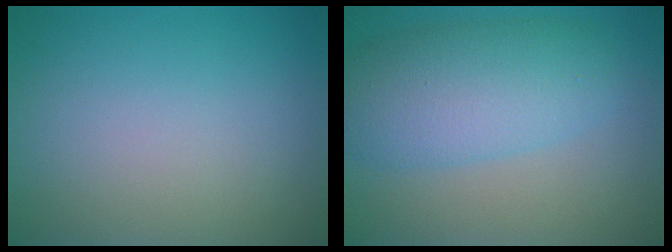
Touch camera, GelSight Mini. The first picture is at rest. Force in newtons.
{"total": 6.6, "press": 6.6, "slide": 0.3}